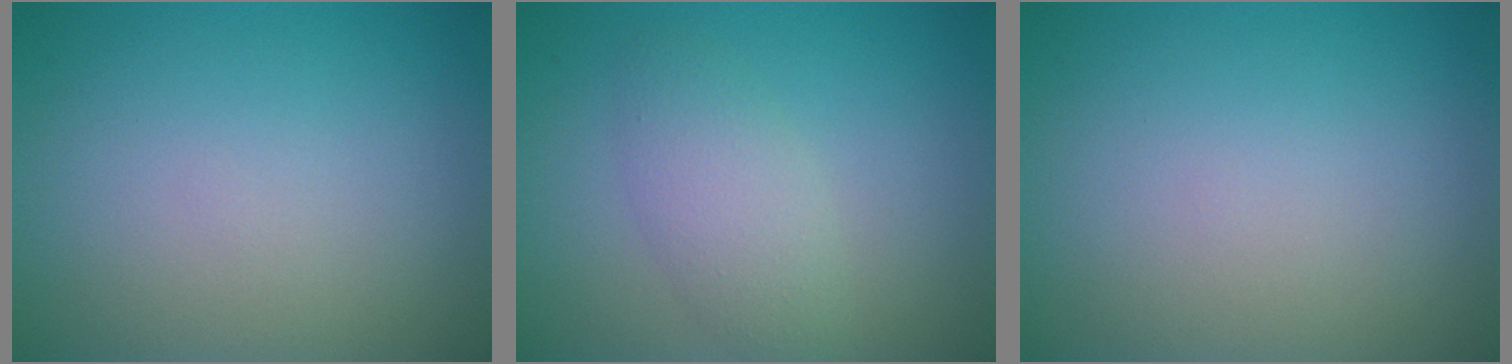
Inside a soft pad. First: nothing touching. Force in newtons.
{"total": 2.9, "press": 2.9, "slide": 0.1}
{"total": 0.0}